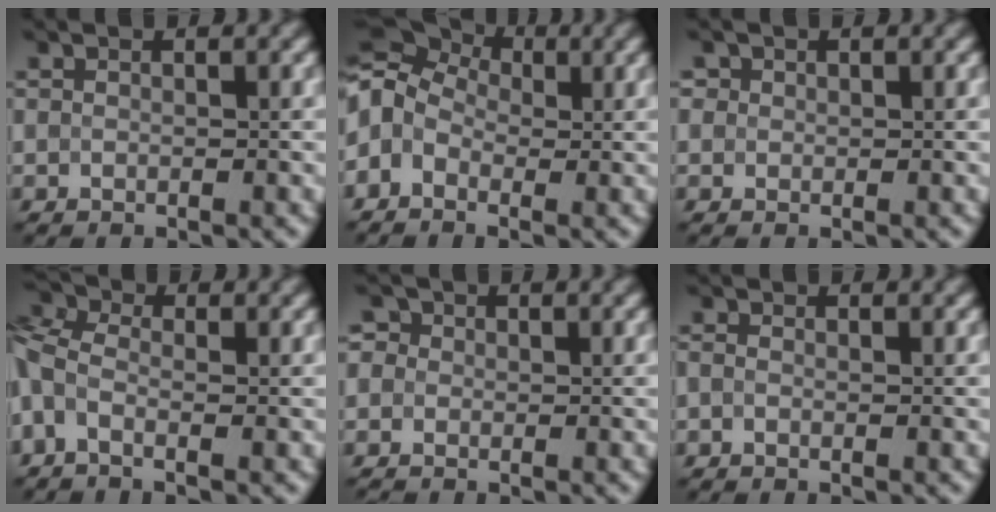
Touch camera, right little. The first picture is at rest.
{"total": 8.4, "force": [0.7, 6.6, 5.1], "torque": [-0.098, 0.033, -0.025]}
{"total": 1.1, "force": [0.4, 1.0, 0.2], "torque": [0.003, -0.002, 0.000]}
{"total": 4.5, "force": [-0.6, 2.7, 3.5], "torque": [-0.098, 0.011, -0.023]}
{"total": 2.9, "force": [0.3, 2.6, 1.1], "torque": [-0.009, 0.020, -0.025]}
{"total": 0.6, "force": [-0.3, 0.3, 0.4], "torque": [-0.012, -0.005, -0.011]}